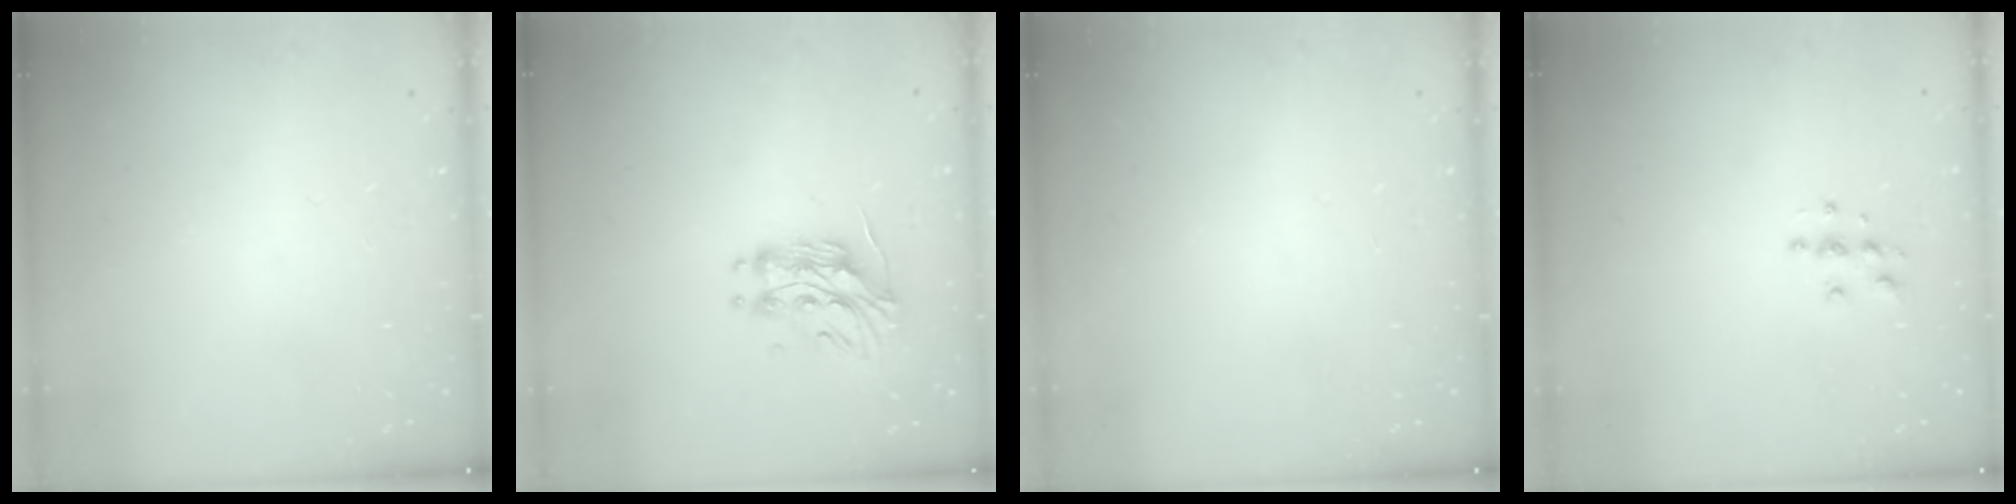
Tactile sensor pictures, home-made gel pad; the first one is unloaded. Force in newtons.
{"total": 11.8, "press": 11.8, "slide": 0.6}
{"total": 0.0}
{"total": 5.2, "press": 5.1, "slide": 0.5}